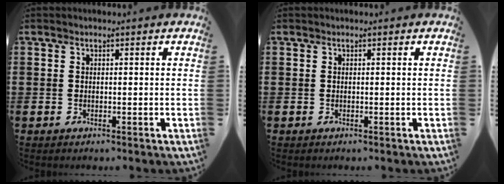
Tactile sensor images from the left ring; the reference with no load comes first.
{"total": 0.0}